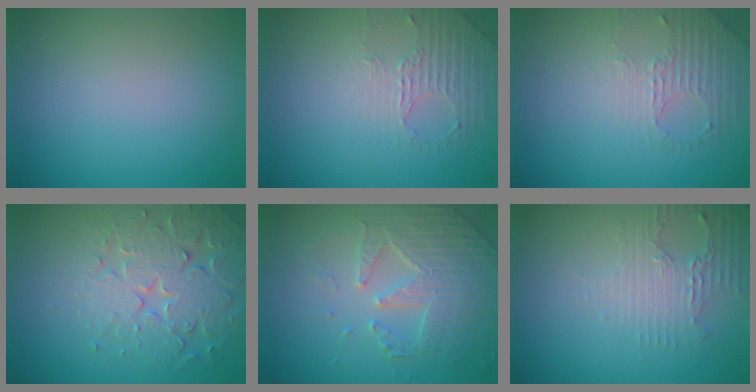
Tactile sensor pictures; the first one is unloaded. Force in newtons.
{"total": 1.6, "press": 1.0, "slide": 1.2}
{"total": 1.6, "press": 1.0, "slide": 1.2}
{"total": 5.1, "press": 5.0, "slide": 1.0}
{"total": 4.4, "press": 4.2, "slide": 1.3}
{"total": 3.0, "press": 2.5, "slide": 1.7}